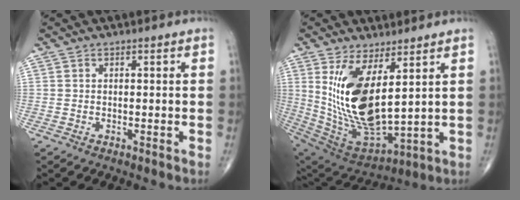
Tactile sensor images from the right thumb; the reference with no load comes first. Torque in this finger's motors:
{"motor_torque": [-1.03, 2.09, 1.86, 0.91, 0.56]}